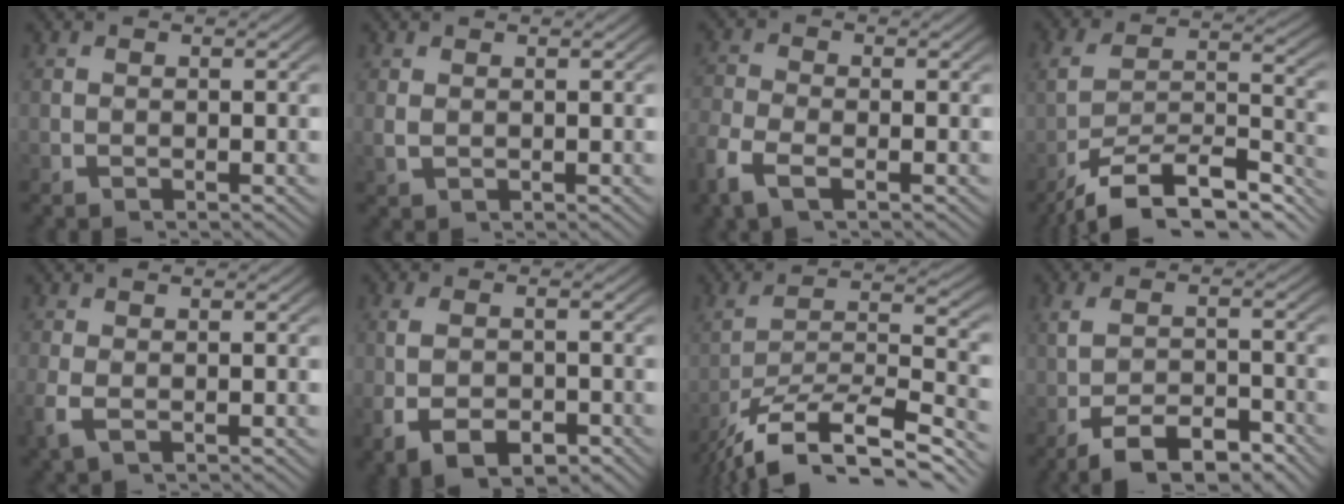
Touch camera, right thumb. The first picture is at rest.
{"total": 0.8, "force": [0.6, 0.3, 0.5], "torque": [-0.017, -0.002, 0.018]}
{"total": 2.9, "force": [-1.5, 1.4, 2.1], "torque": [-0.057, -0.006, -0.029]}
{"total": 12.7, "force": [-7.8, 7.0, 7.1], "torque": [-0.134, -0.045, -0.102]}
{"total": 1.8, "force": [-0.3, 0.8, 1.6], "torque": [-0.047, -0.006, 0.000]}
{"total": 5.0, "force": [-1.5, 3.1, 3.7], "torque": [-0.076, -0.019, -0.011]}
{"total": 10.8, "force": [-6.5, 4.8, 7.2], "torque": [-0.142, -0.038, -0.079]}
{"total": 5.3, "force": [-2.8, 2.5, 3.8], "torque": [-0.069, -0.014, -0.036]}